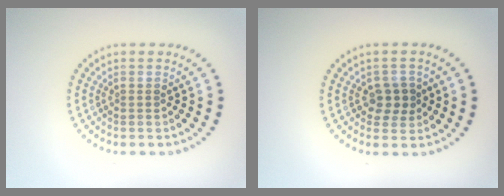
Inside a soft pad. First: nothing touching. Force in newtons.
{"total": 2.1, "press": 2.0, "slide": 0.7}